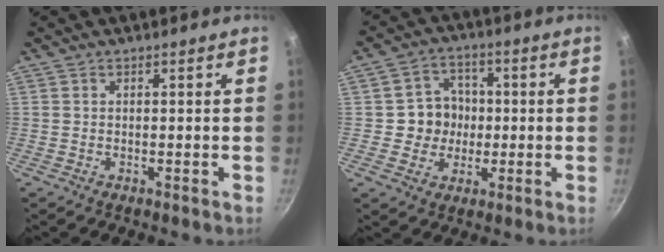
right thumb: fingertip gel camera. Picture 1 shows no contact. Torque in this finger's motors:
{"motor_torque": [0.22, 0.24, 0.08, -0.13, 0.05]}